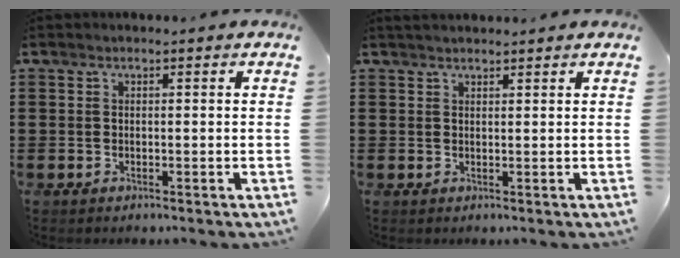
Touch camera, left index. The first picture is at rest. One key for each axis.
{"total": 1.2, "fx": 1.2, "fy": 0.3, "fz": 0.1, "tx": -0.004, "ty": 0.000, "tz": 0.024}